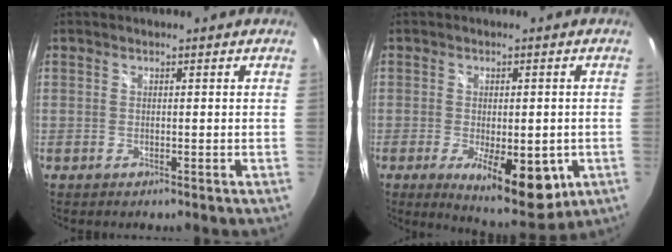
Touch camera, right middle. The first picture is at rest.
{"total": 13.1, "force": [-4.9, 5.2, 10.9], "torque": [-0.163, -0.033, -0.059]}